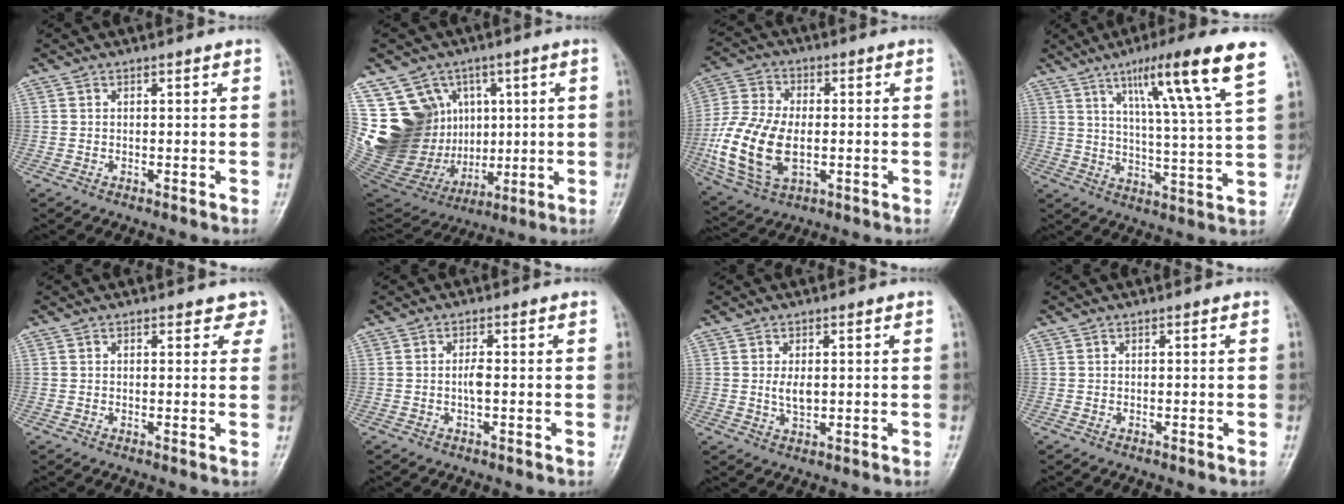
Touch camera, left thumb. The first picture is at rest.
{"total": 23.5, "force": [4.6, 19.4, 12.4], "torque": [-0.228, 0.008, 0.120]}
{"total": 15.9, "force": [-2.5, 9.5, 12.5], "torque": [-0.263, 0.000, -0.041]}
{"total": 16.4, "force": [9.0, 0.8, 13.7], "torque": [-0.210, -0.036, 0.137]}
{"total": 3.1, "force": [2.2, 2.0, 0.7], "torque": [0.029, -0.008, 0.014]}
{"total": 1.8, "force": [-0.2, 0.4, 1.8], "torque": [-0.037, 0.001, -0.005]}
{"total": 3.1, "force": [0.4, 1.6, 2.6], "torque": [-0.046, -0.007, 0.010]}
{"total": 0.0}